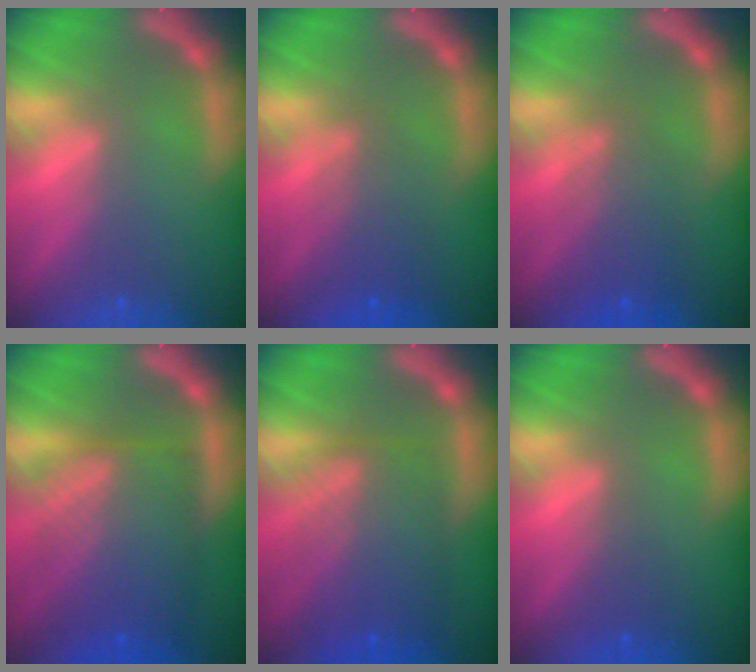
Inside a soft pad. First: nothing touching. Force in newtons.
{"total": 3.5}
{"total": 4.1}
{"total": 9.5}
{"total": 7.6}
{"total": 1.5}